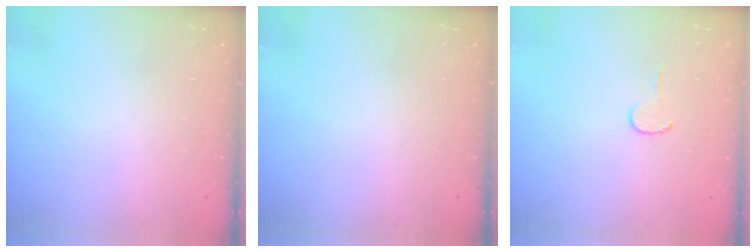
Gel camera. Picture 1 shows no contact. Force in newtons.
{"total": 0.0}
{"total": 3.7, "press": 3.7, "slide": 0.4}